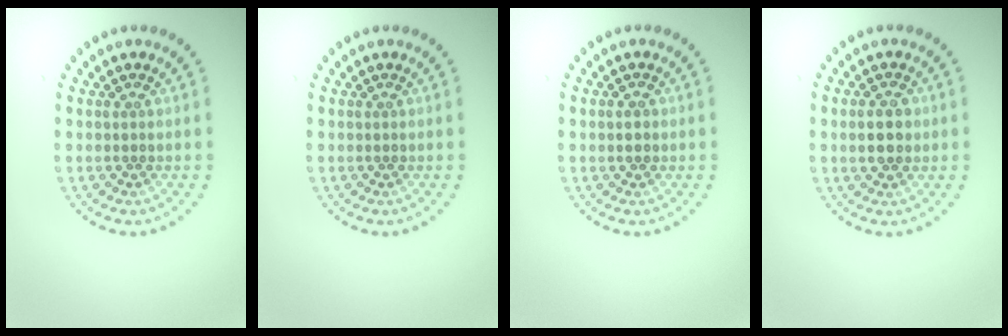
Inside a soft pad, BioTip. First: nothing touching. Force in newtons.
{"total": 0.0}
{"total": 1.1, "press": 1.1, "slide": 0.2}
{"total": 2.8, "press": 2.8, "slide": 0.0}